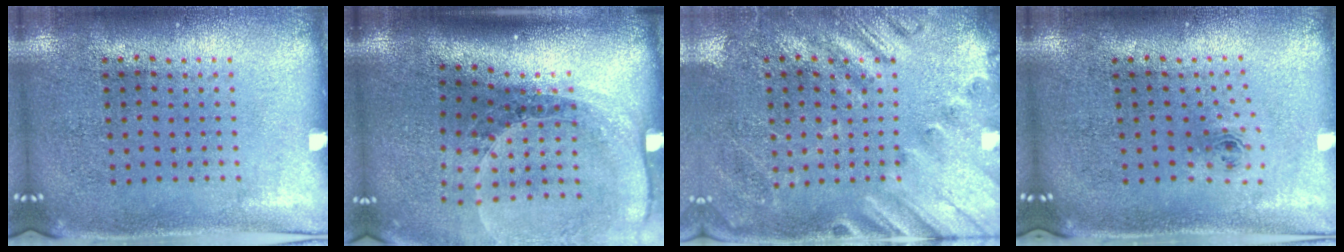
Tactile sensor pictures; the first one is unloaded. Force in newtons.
{"total": 1.9, "press": 1.6, "slide": 1.0}
{"total": 2.4, "press": 2.0, "slide": 1.3}
{"total": 0.8, "press": 0.4, "slide": 0.7}